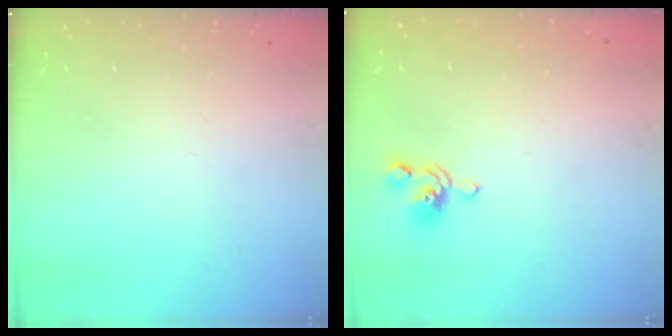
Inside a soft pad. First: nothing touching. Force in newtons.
{"total": 1.5, "press": 1.2, "slide": 1.0}